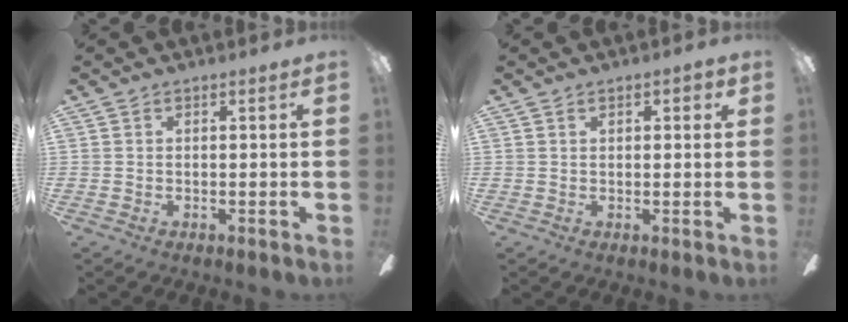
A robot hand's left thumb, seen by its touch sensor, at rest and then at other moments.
{"total": 2.5, "force": [1.1, 1.2, 1.9], "torque": [-0.022, -0.002, 0.014]}